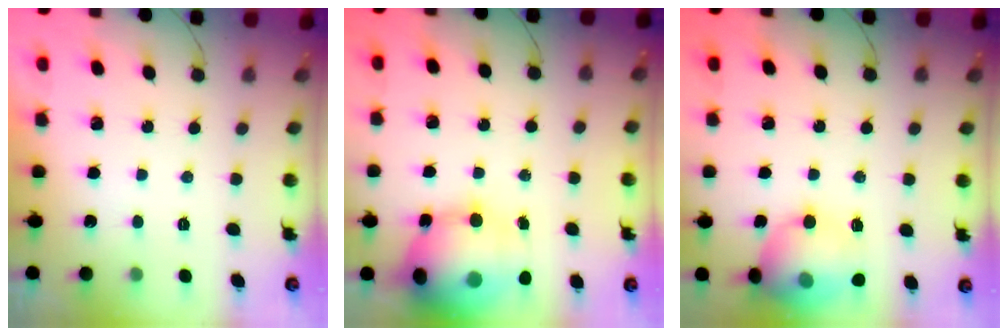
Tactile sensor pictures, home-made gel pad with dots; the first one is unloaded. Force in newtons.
{"total": 20.4, "press": 20.0, "slide": 4.3}
{"total": 15.2, "press": 14.6, "slide": 4.1}